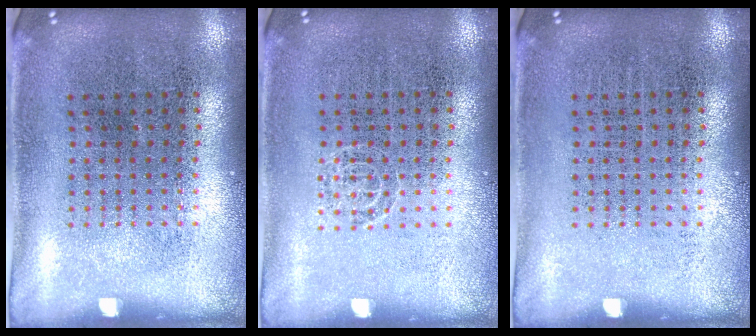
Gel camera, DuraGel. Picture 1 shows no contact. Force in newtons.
{"total": 0.8, "press": 0.8, "slide": 0.1}
{"total": 0.0}